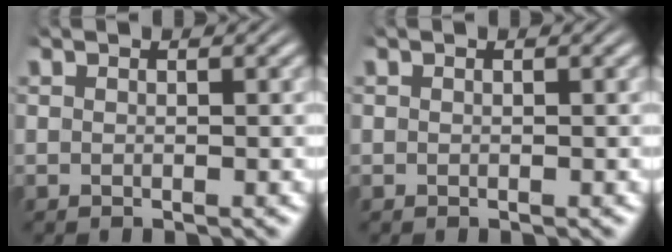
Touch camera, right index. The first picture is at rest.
{"total": 0.0}